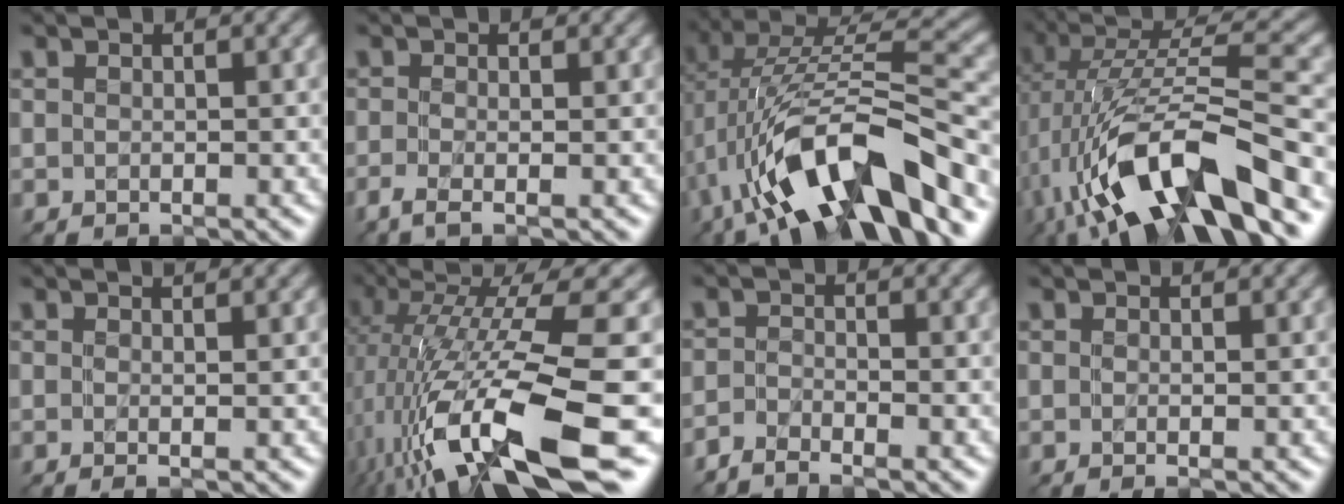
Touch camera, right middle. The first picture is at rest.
{"total": 2.6, "force": [-1.0, 0.8, 2.3], "torque": [-0.044, -0.014, -0.029]}
{"total": 12.8, "force": [-4.8, 5.1, 10.7], "torque": [-0.192, 0.009, -0.091]}
{"total": 13.0, "force": [-3.9, 4.4, 11.6], "torque": [-0.206, 0.014, -0.075]}
{"total": 2.6, "force": [1.0, 0.9, 2.2], "torque": [-0.022, 0.007, -0.011]}
{"total": 15.3, "force": [-3.2, 4.0, 14.4], "torque": [-0.260, -0.016, -0.036]}
{"total": 2.0, "force": [-1.8, 0.2, 0.8], "torque": [-0.018, -0.009, -0.045]}
{"total": 1.6, "force": [0.4, 0.5, 1.5], "torque": [-0.022, -0.003, -0.002]}